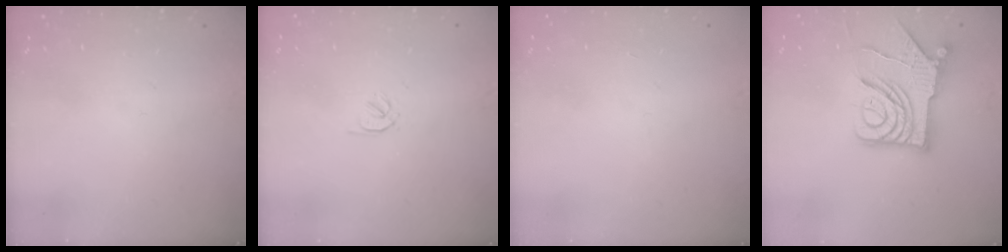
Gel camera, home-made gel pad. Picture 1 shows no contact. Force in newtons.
{"total": 0.5, "press": 0.4, "slide": 0.4}
{"total": 1.0, "press": 0.9, "slide": 0.3}
{"total": 12.8, "press": 12.8, "slide": 1.2}